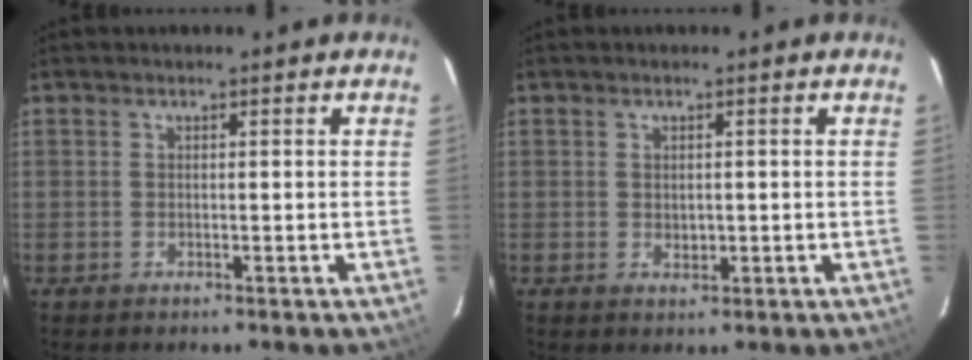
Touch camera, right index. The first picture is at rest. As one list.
[{"total": 1.7, "force": [0.0, 1.3, 1.1], "torque": [-0.016, 0.000, 0.004]}]